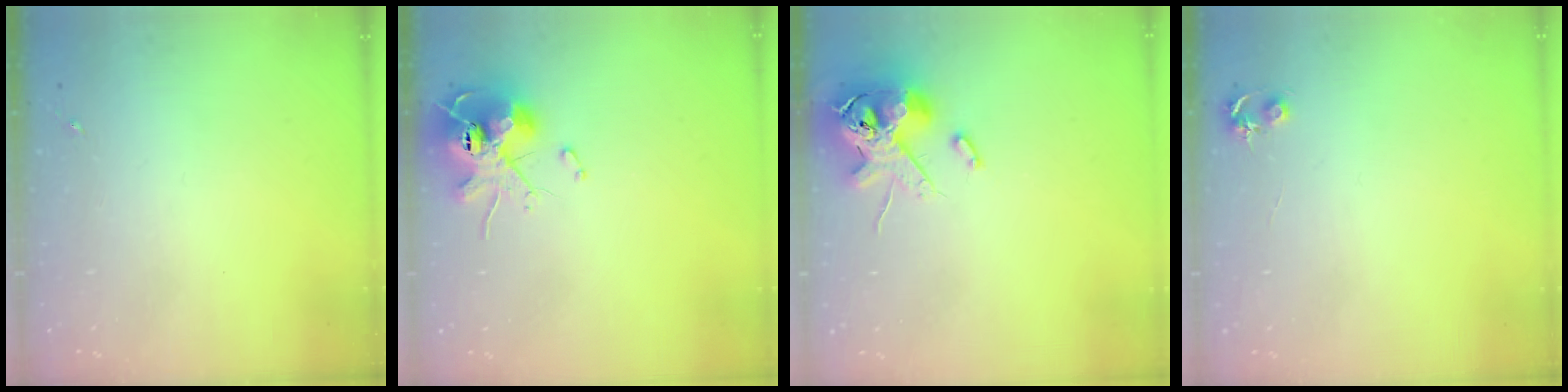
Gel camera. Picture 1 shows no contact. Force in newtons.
{"total": 11.8, "press": 11.7, "slide": 1.6}
{"total": 14.2, "press": 14.0, "slide": 2.3}
{"total": 4.7, "press": 4.7, "slide": 0.6}